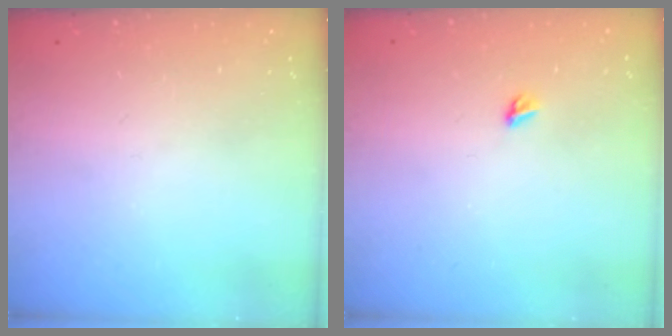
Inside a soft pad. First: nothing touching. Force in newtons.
{"total": 4.2, "press": 4.2, "slide": 0.5}